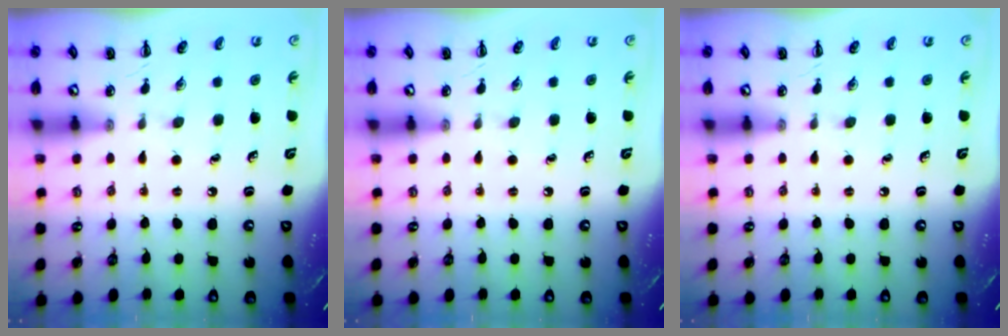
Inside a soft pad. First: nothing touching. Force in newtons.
{"total": 0.0}
{"total": 0.0}